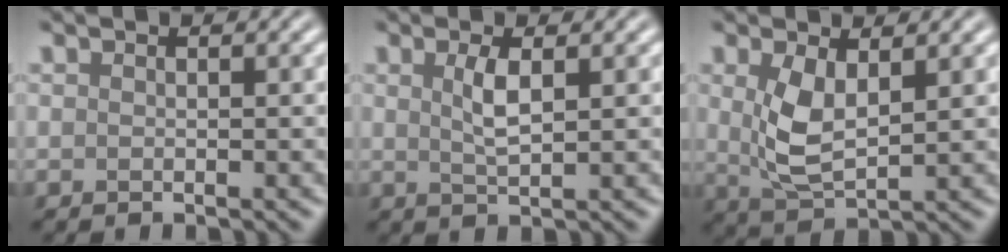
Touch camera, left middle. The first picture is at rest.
{"total": 2.2, "force": [0.7, 0.6, 2.0], "torque": [-0.041, -0.001, 0.016]}
{"total": 4.1, "force": [1.1, 1.9, 3.5], "torque": [-0.083, -0.007, 0.027]}